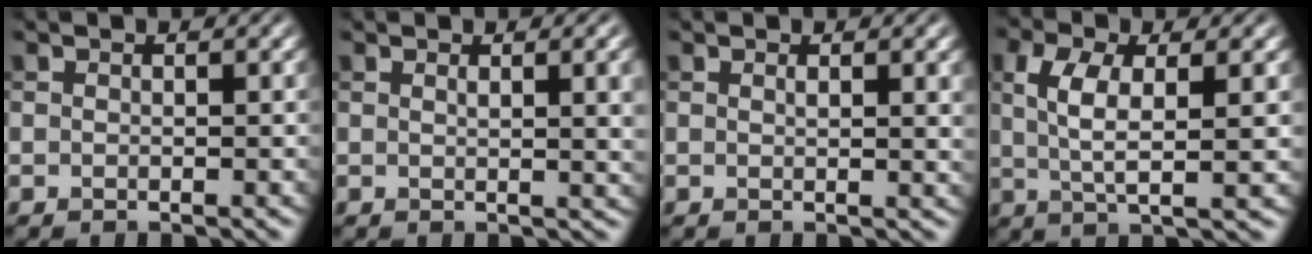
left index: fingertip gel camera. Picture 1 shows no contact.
{"total": 4.7, "force": [1.3, 1.7, 4.2], "torque": [-0.032, 0.005, 0.020]}
{"total": 2.4, "force": [0.9, 0.8, 2.1], "torque": [-0.019, 0.002, 0.013]}
{"total": 5.3, "force": [0.9, 1.8, 4.9], "torque": [-0.096, 0.000, 0.014]}